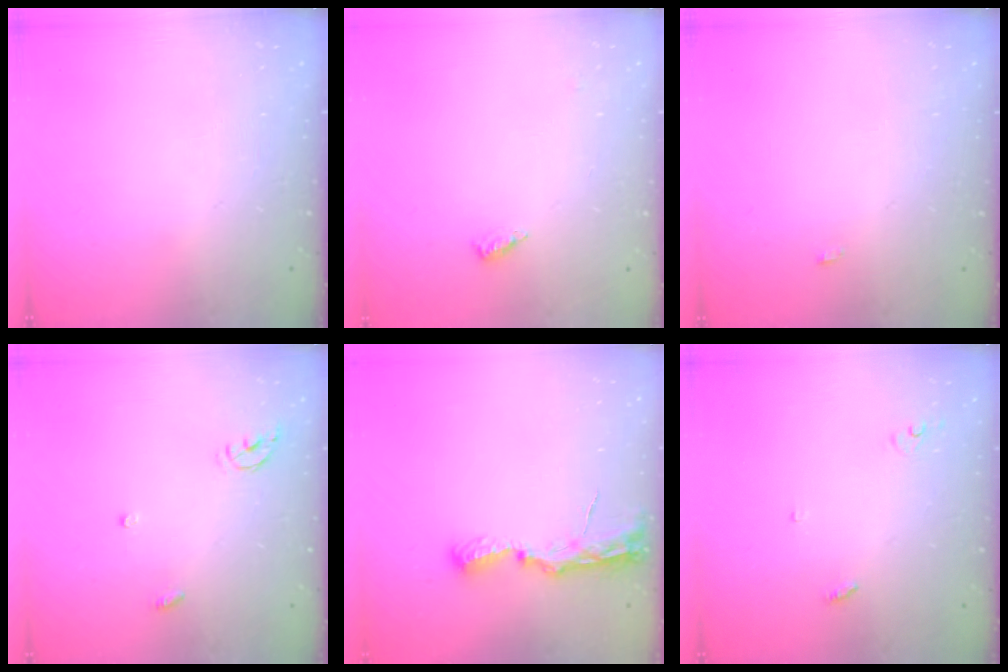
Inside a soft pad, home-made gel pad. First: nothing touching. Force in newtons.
{"total": 4.4, "press": 4.1, "slide": 1.4}
{"total": 6.7, "press": 2.2, "slide": 6.3}
{"total": 5.5, "press": 5.5, "slide": 0.2}
{"total": 7.6, "press": 7.6, "slide": 0.9}
{"total": 2.9, "press": 2.9, "slide": 0.2}